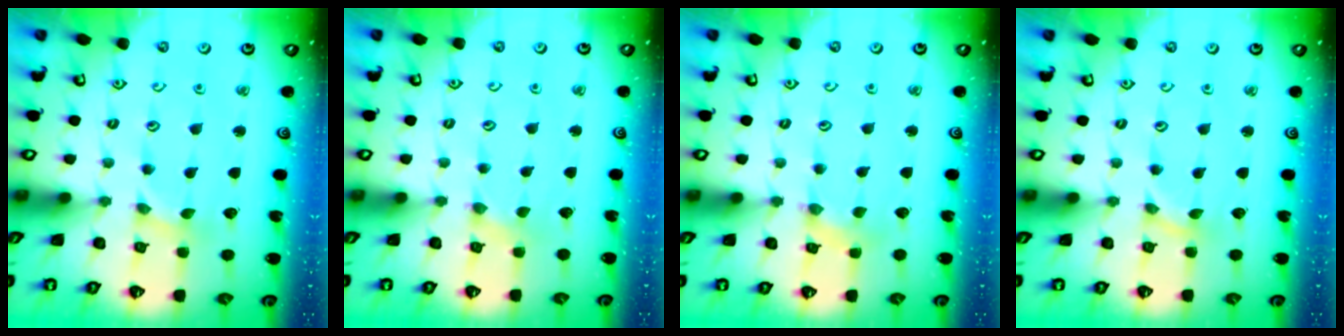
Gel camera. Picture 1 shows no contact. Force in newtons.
{"total": 0.5, "press": 0.5, "slide": 0.1}
{"total": 2.1, "press": 2.1, "slide": 0.4}
{"total": 0.0}